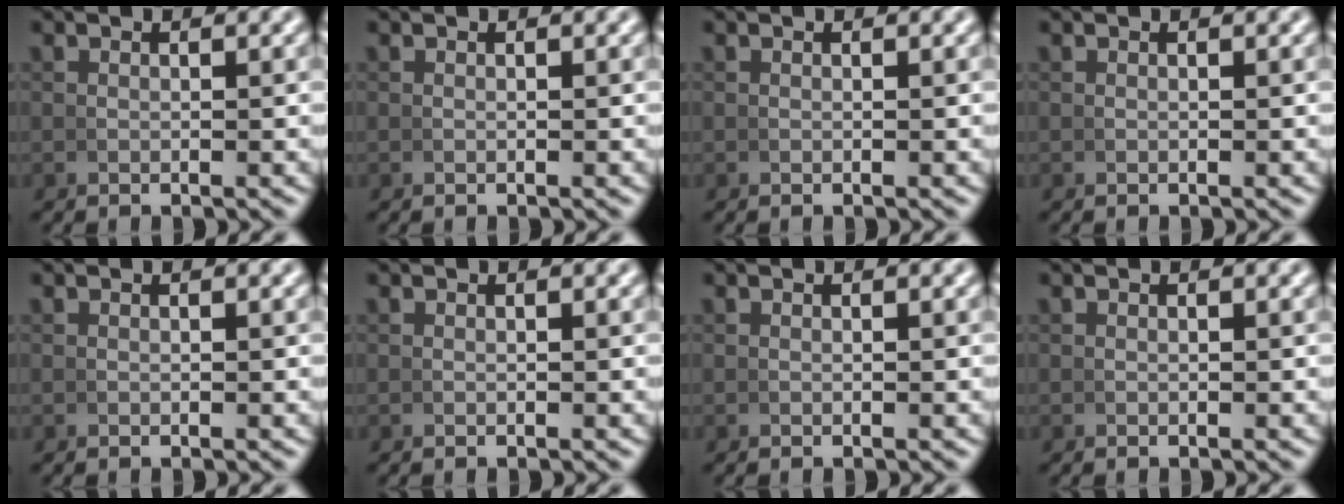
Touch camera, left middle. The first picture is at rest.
{"total": 0.0}
{"total": 0.0}
{"total": 0.0}
{"total": 0.0}
{"total": 0.0}
{"total": 0.0}
{"total": 0.0}